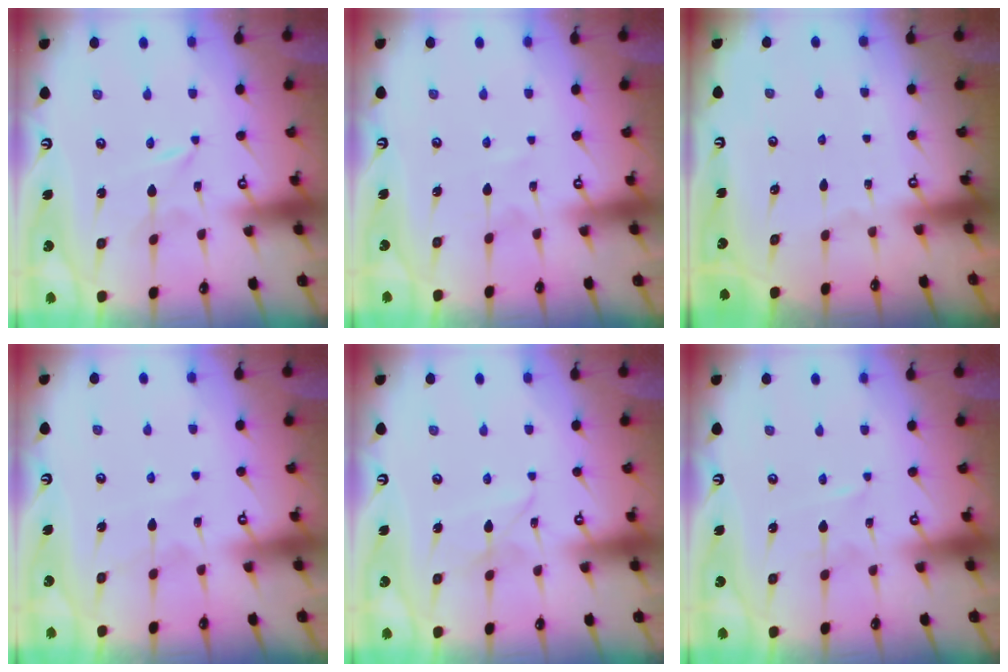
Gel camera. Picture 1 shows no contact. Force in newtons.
{"total": 2.2, "press": 2.2, "slide": 0.2}
{"total": 0.0}
{"total": 6.0, "press": 6.0, "slide": 0.5}
{"total": 4.7, "press": 4.7, "slide": 0.4}
{"total": 1.5, "press": 1.5, "slide": 0.2}